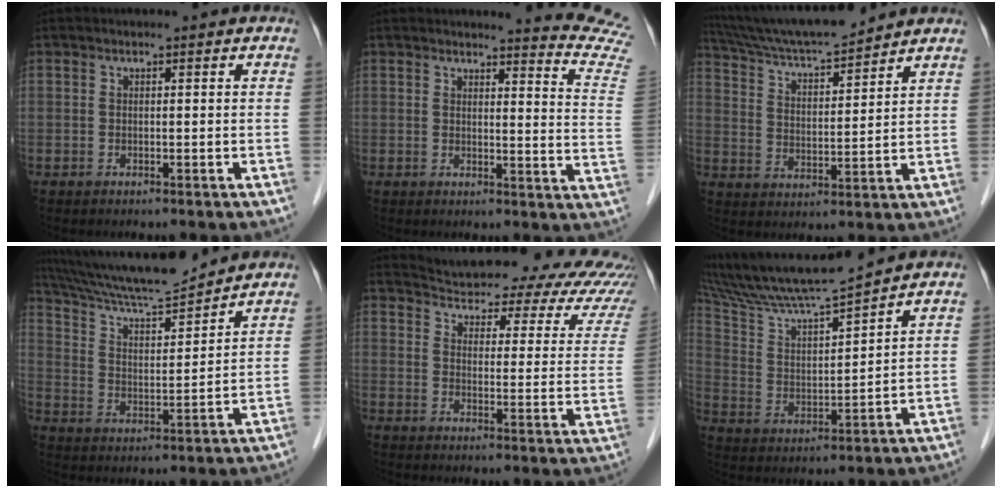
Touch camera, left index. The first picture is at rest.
{"total": 12.3, "force": [12.1, -1.4, 1.3], "torque": [-0.001, -0.142, 0.100]}
{"total": 13.8, "force": [12.8, 0.6, 5.2], "torque": [-0.099, 0.008, 0.223]}
{"total": 13.8, "force": [12.9, -0.2, 4.9], "torque": [-0.096, 0.000, 0.224]}
{"total": 20.4, "force": [18.6, 5.2, 6.4], "torque": [-0.068, -0.049, 0.202]}
{"total": 12.1, "force": [11.2, -1.4, 4.5], "torque": [-0.094, 0.001, 0.210]}